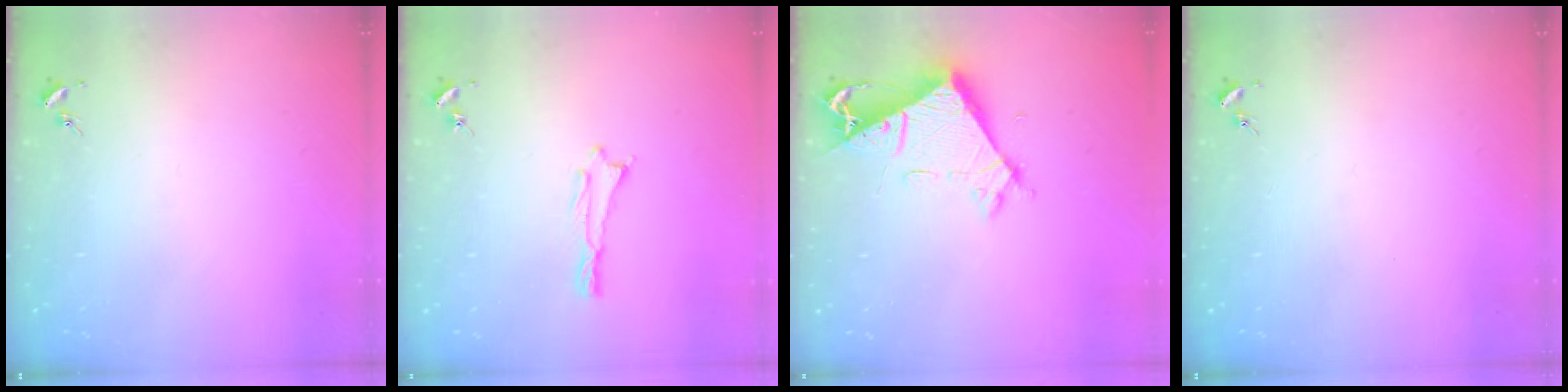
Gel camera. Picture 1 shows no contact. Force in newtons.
{"total": 0.0}
{"total": 7.9, "press": 7.9, "slide": 0.6}
{"total": 0.0}